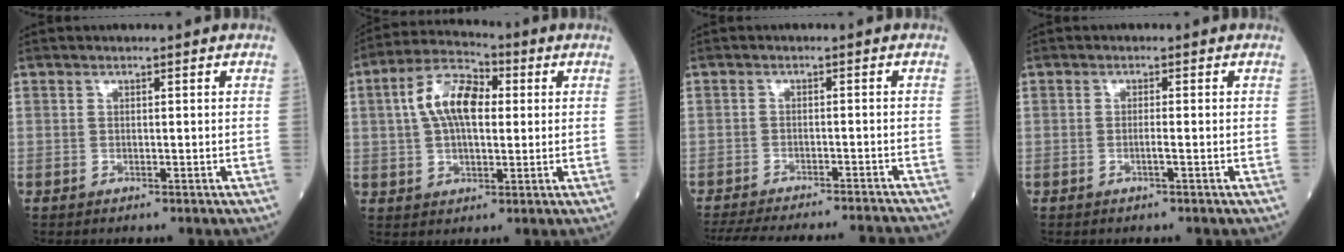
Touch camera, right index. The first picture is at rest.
{"total": 10.0, "force": [1.8, 4.9, 8.5], "torque": [-0.171, 0.028, 0.027]}
{"total": 19.6, "force": [-18.2, 1.7, 7.0], "torque": [-0.138, -0.028, -0.245]}
{"total": 1.3, "force": [-0.5, -0.2, 1.2], "torque": [-0.021, 0.000, -0.011]}